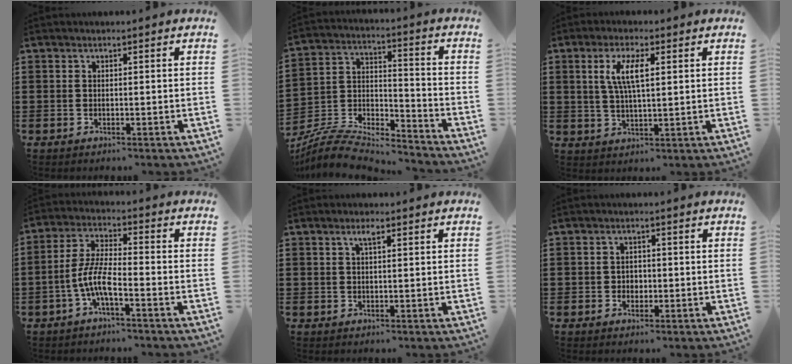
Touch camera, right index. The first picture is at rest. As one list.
[{"total": 7.1, "force": [-6.7, 1.6, 1.9], "torque": [-0.047, 0.000, -0.135]}, {"total": 5.8, "force": [1.5, 1.8, 5.3], "torque": [-0.108, 0.008, 0.024]}, {"total": 7.0, "force": [-3.1, 1.6, 6.1], "torque": [-0.151, -0.015, -0.066]}, {"total": 1.7, "force": [0.8, 0.4, 1.5], "torque": [-0.032, 0.004, 0.012]}, {"total": 1.5, "force": [-0.3, 1.4, 0.6], "torque": [-0.014, 0.005, -0.008]}]